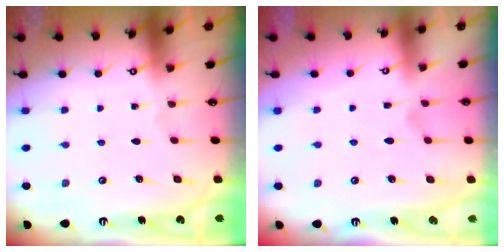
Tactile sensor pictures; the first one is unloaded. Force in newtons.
{"total": 1.2, "press": 0.4, "slide": 1.1}